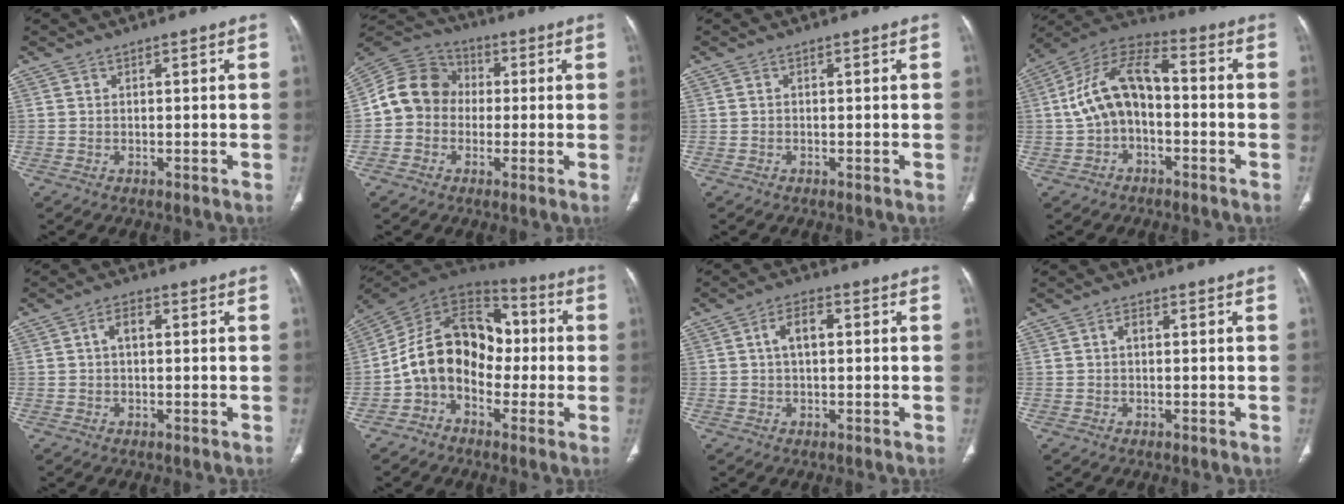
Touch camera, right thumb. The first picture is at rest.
{"total": 11.6, "force": [-0.3, 10.2, 5.5], "torque": [-0.083, 0.033, -0.019]}
{"total": 0.0}
{"total": 13.2, "force": [-1.2, 7.9, 10.5], "torque": [-0.190, 0.049, -0.032]}
{"total": 3.1, "force": [0.4, 1.8, 2.5], "torque": [-0.042, 0.012, 0.002]}
{"total": 15.8, "force": [-2.5, 11.5, 10.5], "torque": [-0.147, 0.057, -0.056]}
{"total": 4.8, "force": [0.7, 2.6, 3.9], "torque": [-0.069, 0.014, 0.007]}
{"total": 1.5, "force": [0.1, 0.9, 1.2], "torque": [-0.019, 0.005, -0.002]}